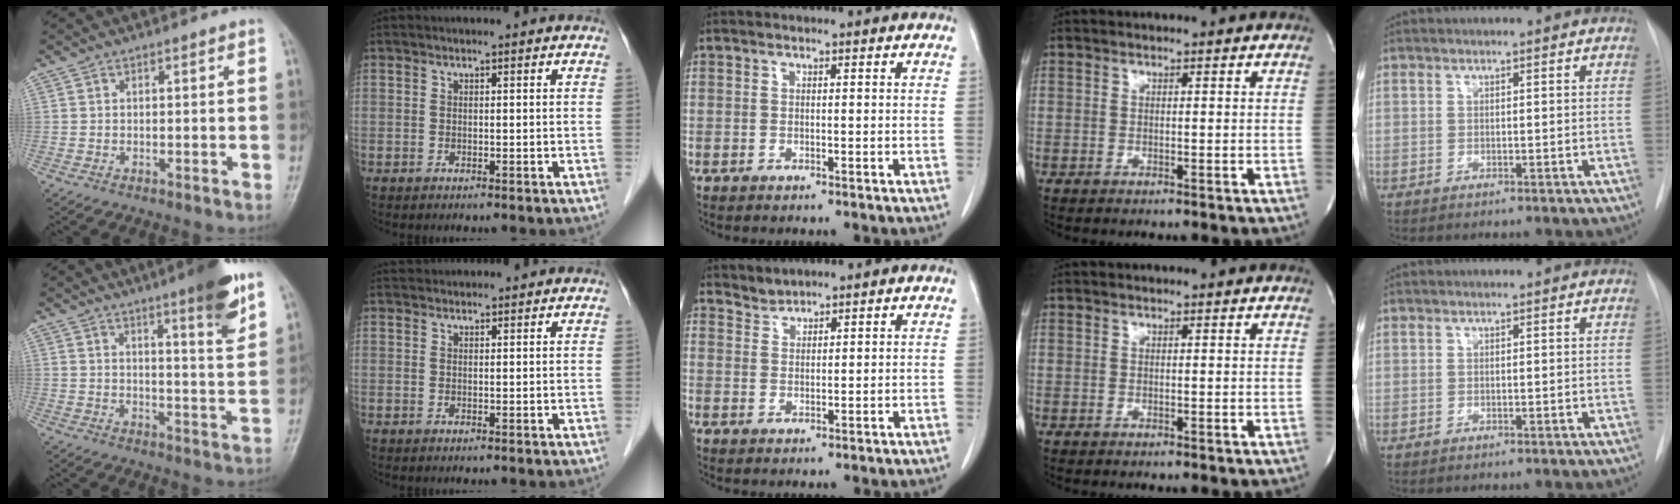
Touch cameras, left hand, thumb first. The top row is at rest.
{"thumb": {"total": 10.7, "force": [6.5, 1.4, 8.3], "torque": [-0.100, -0.038, 0.088]}, "index": {"total": 2.0, "force": [2.0, 0.4, 0.2], "torque": [-0.005, 0.025, 0.035]}, "middle": {"total": 2.0, "force": [1.9, 0.2, -0.4], "torque": [0.007, 0.002, 0.038]}}